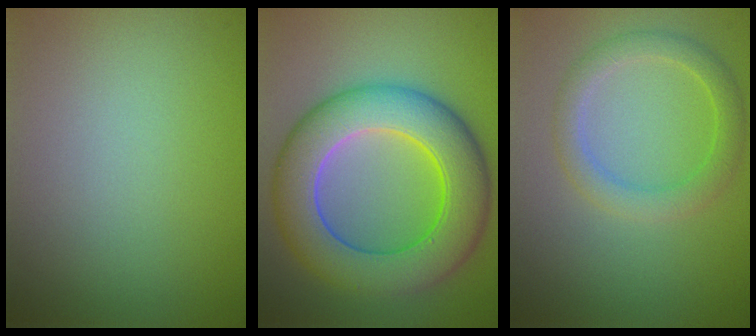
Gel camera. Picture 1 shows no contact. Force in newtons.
{"total": 9.8, "press": 9.8, "slide": 0.3}
{"total": 2.9, "press": 2.9, "slide": 0.1}